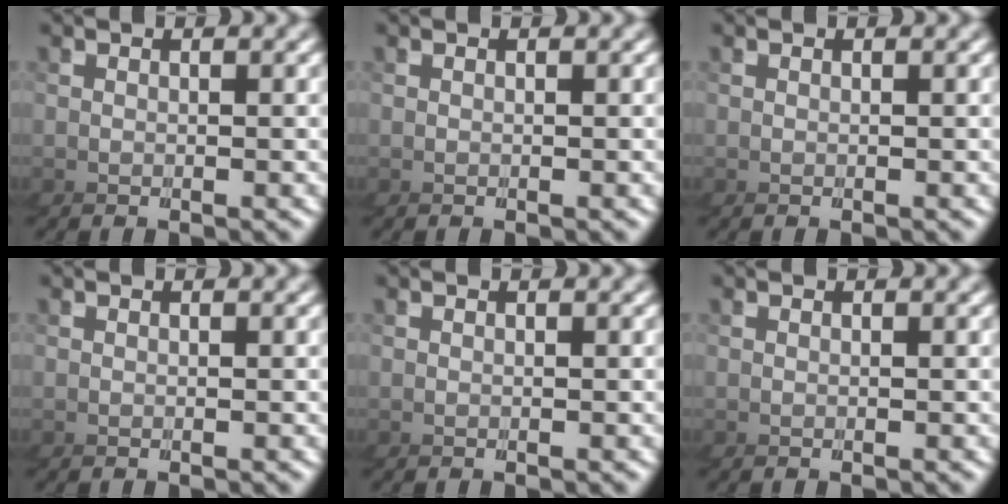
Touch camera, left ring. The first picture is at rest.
{"total": 0.0}
{"total": 0.0}
{"total": 0.0}
{"total": 0.0}
{"total": 0.0}